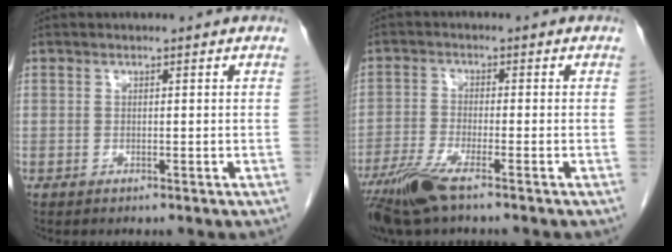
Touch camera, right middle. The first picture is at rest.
{"total": 6.8, "force": [-4.7, 0.4, 4.9], "torque": [-0.105, -0.019, -0.094]}